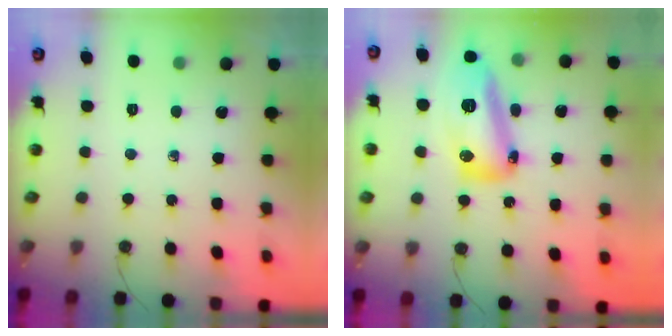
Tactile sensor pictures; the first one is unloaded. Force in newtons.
{"total": 16.2, "press": 16.1, "slide": 2.0}